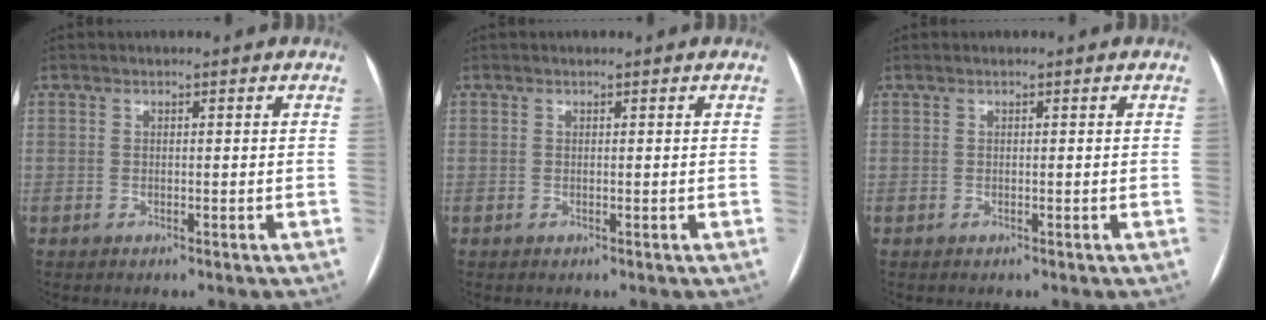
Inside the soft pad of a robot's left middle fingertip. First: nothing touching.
{"total": 1.8, "force": [-0.7, -1.4, -0.9], "torque": [0.011, -0.011, -0.009]}
{"total": 0.0}